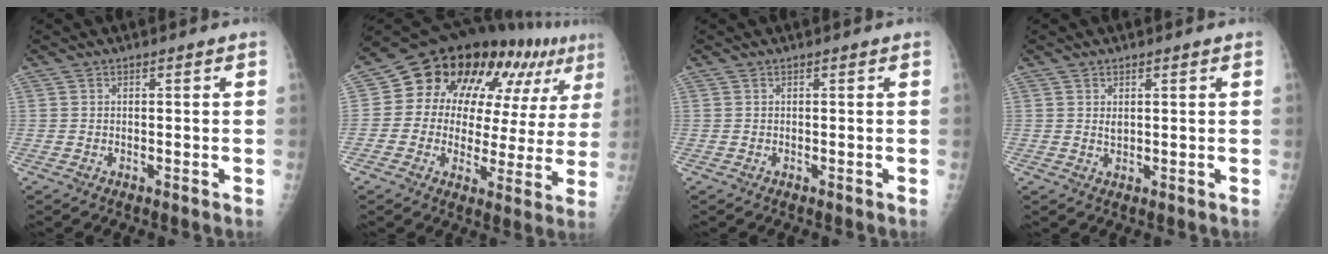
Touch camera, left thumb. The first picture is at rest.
{"total": 21.5, "force": [8.9, 11.7, 15.6], "torque": [-0.178, 0.020, 0.124]}
{"total": 0.0}
{"total": 1.9, "force": [0.7, 1.1, 1.5], "torque": [-0.019, -0.005, 0.015]}